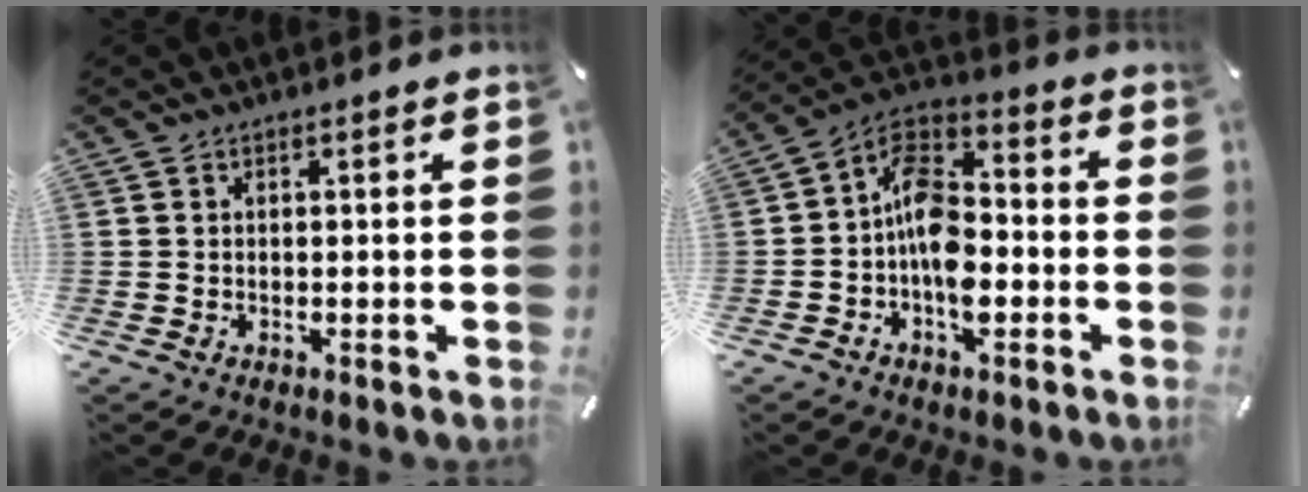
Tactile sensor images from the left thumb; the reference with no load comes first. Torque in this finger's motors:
{"motor_torque": [1.59, 2.69, 1.52, 0.28, 0.36]}